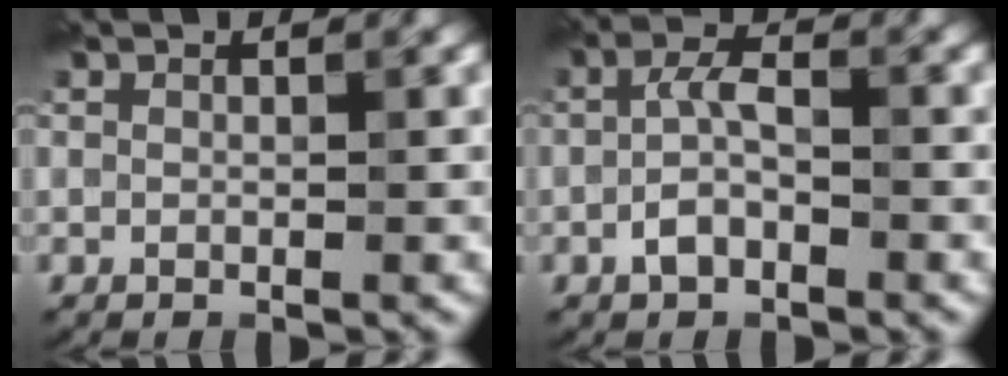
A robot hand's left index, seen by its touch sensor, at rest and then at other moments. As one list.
[{"total": 2.6, "force": [-1.8, 0.9, 1.6], "torque": [-0.037, 0.006, -0.032]}]